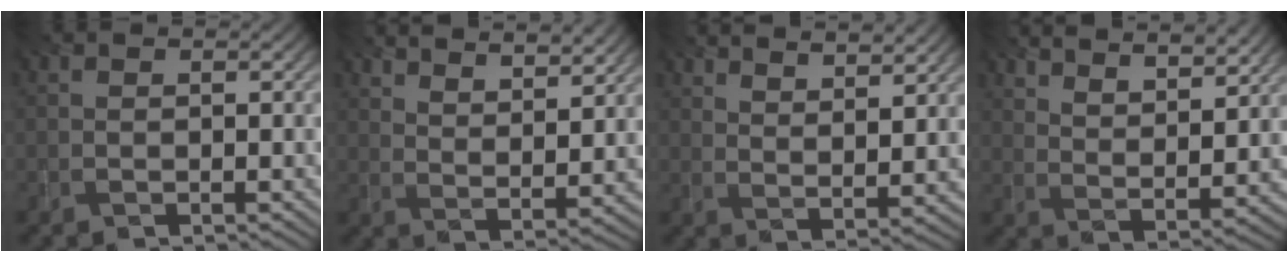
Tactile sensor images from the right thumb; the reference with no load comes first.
{"total": 9.2, "force": [7.4, 2.2, 5.1], "torque": [-0.082, -0.021, 0.111]}
{"total": 8.0, "force": [6.4, 1.7, 4.5], "torque": [-0.069, -0.017, 0.100]}
{"total": 10.2, "force": [8.1, 2.6, 5.6], "torque": [-0.098, -0.020, 0.120]}